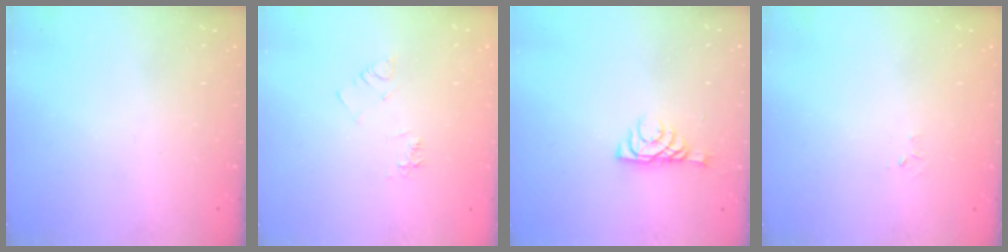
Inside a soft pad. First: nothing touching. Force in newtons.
{"total": 4.6, "press": 4.6, "slide": 0.5}
{"total": 6.0, "press": 6.0, "slide": 0.7}
{"total": 2.6, "press": 2.6, "slide": 0.4}